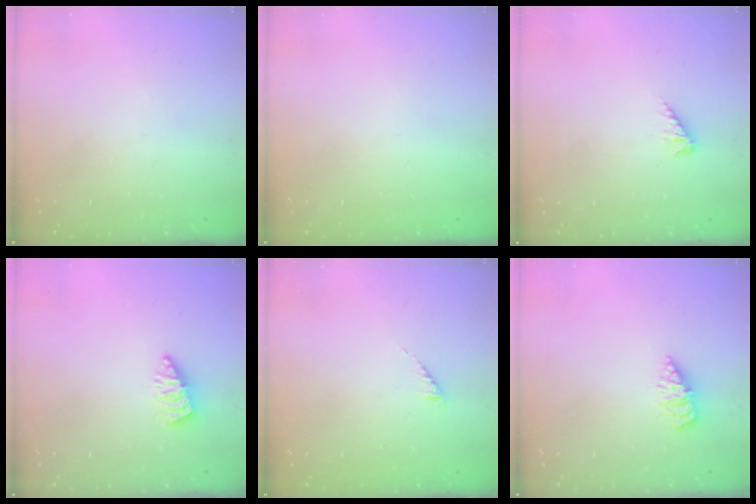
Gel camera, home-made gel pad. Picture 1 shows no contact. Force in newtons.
{"total": 0.0}
{"total": 3.2, "press": 3.2, "slide": 0.5}
{"total": 2.6, "press": 2.6, "slide": 0.2}
{"total": 0.0}
{"total": 4.8, "press": 4.8, "slide": 0.6}